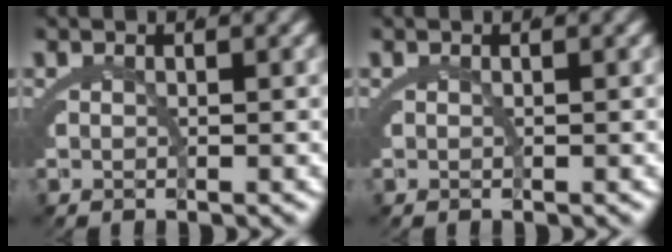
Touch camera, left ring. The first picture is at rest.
{"total": 0.0}